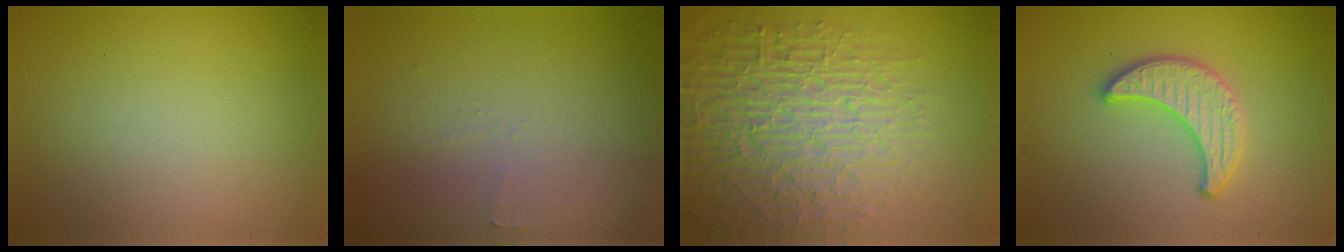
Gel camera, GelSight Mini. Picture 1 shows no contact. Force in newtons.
{"total": 0.9, "press": 0.8, "slide": 0.3}
{"total": 7.2, "press": 7.0, "slide": 1.8}
{"total": 3.3, "press": 3.3, "slide": 0.4}